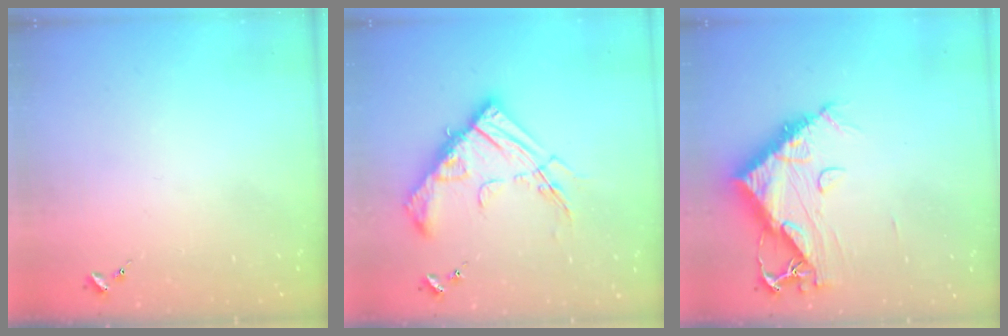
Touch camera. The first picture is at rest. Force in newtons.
{"total": 18.4, "press": 18.3, "slide": 2.0}
{"total": 13.4, "press": 13.3, "slide": 1.5}